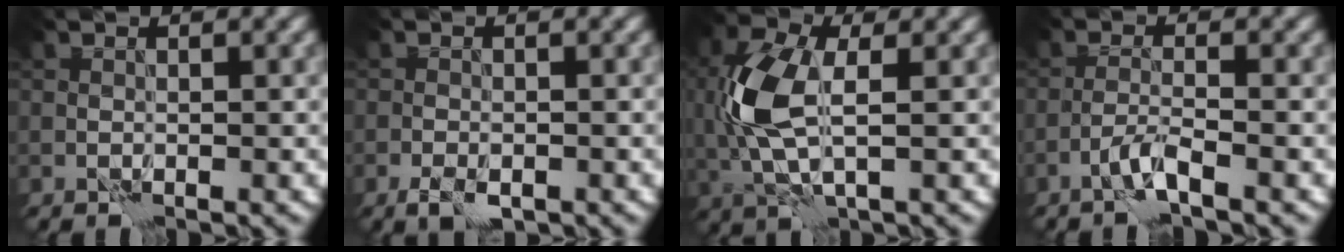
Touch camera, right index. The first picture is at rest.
{"total": 1.8, "force": [-1.0, 0.9, 1.2], "torque": [-0.022, -0.003, -0.020]}
{"total": 6.7, "force": [0.8, 3.4, 5.7], "torque": [-0.143, 0.002, 0.011]}
{"total": 1.9, "force": [-1.2, -0.1, 1.5], "torque": [-0.030, 0.004, -0.030]}